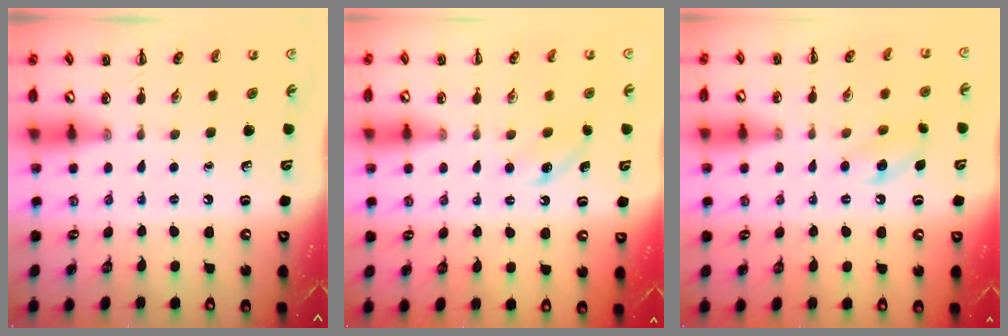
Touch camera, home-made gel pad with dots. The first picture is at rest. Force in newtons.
{"total": 3.9, "press": 3.8, "slide": 1.0}
{"total": 8.6, "press": 8.3, "slide": 1.9}